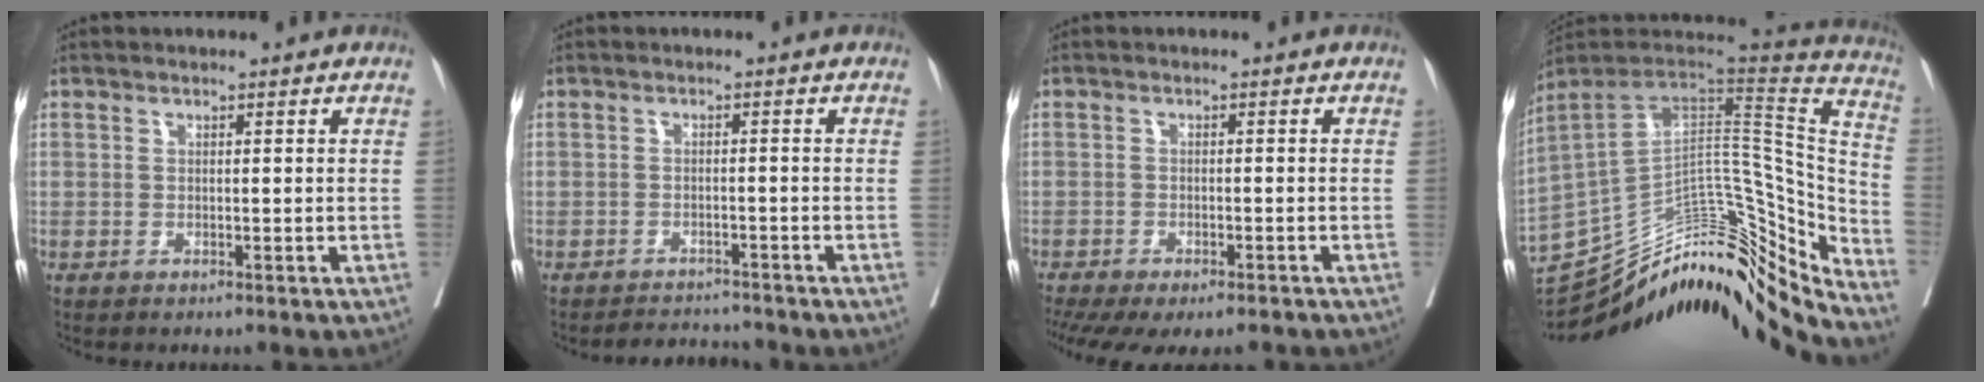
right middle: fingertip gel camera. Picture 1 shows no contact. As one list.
[{"total": 3.0, "force": [-3.0, 0.2, -0.3], "torque": [0.003, -0.004, -0.047]}, {"total": 12.0, "force": [-9.8, 3.5, 6.0], "torque": [-0.133, -0.012, -0.129]}, {"total": 29.2, "force": [-24.8, 6.6, 14.0], "torque": [-0.148, 0.038, -0.348]}]